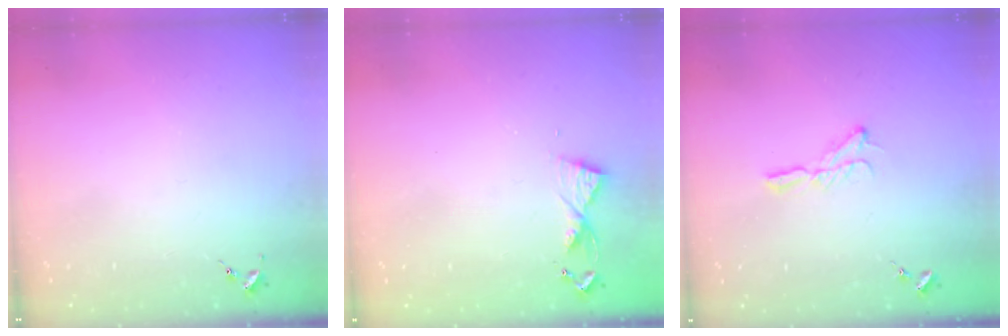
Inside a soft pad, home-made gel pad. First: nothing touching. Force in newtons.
{"total": 5.5, "press": 5.4, "slide": 0.6}
{"total": 6.4, "press": 6.4, "slide": 0.4}